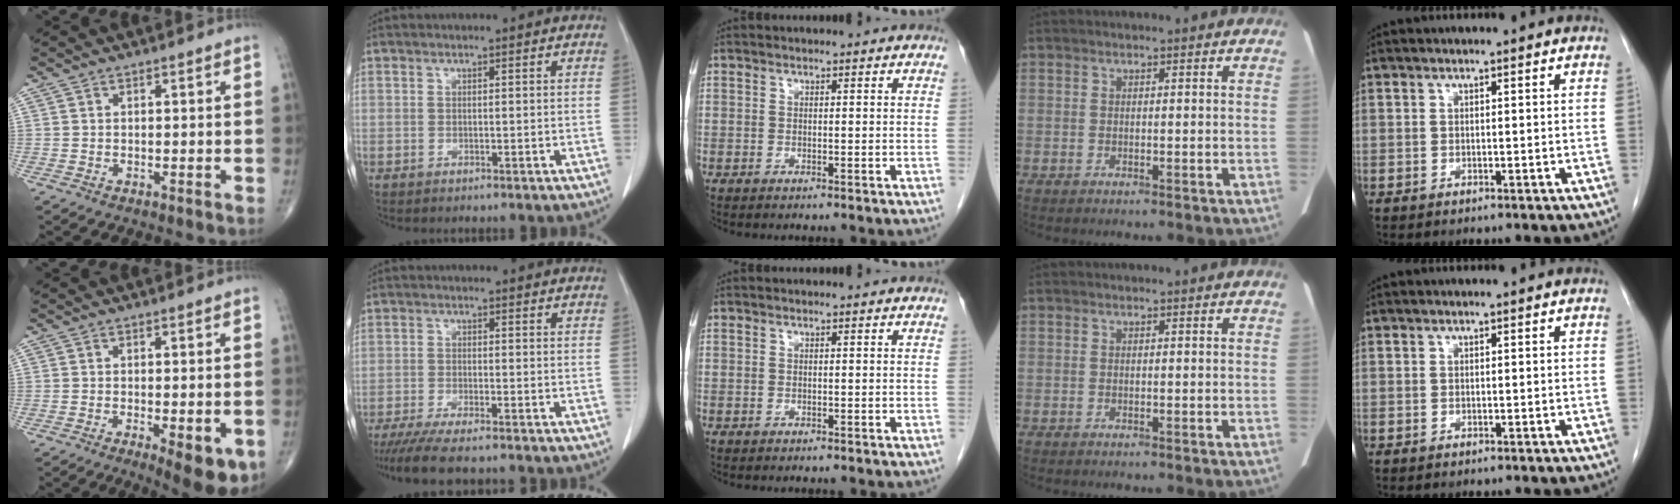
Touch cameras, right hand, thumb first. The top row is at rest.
{"thumb": {"total": 8.9, "force": [-3.2, 3.0, 7.8], "torque": [-0.093, -0.013, -0.039]}, "index": {"total": 8.8, "force": [-7.4, 0.8, 4.6], "torque": [-0.060, -0.017, -0.115]}}